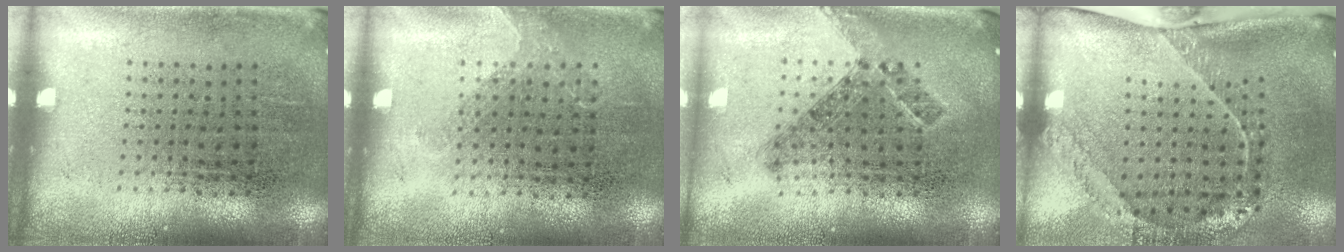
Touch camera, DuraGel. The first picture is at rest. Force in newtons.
{"total": 1.0, "press": 0.8, "slide": 0.6}
{"total": 0.9, "press": 0.8, "slide": 0.4}
{"total": 2.5, "press": 1.7, "slide": 1.8}